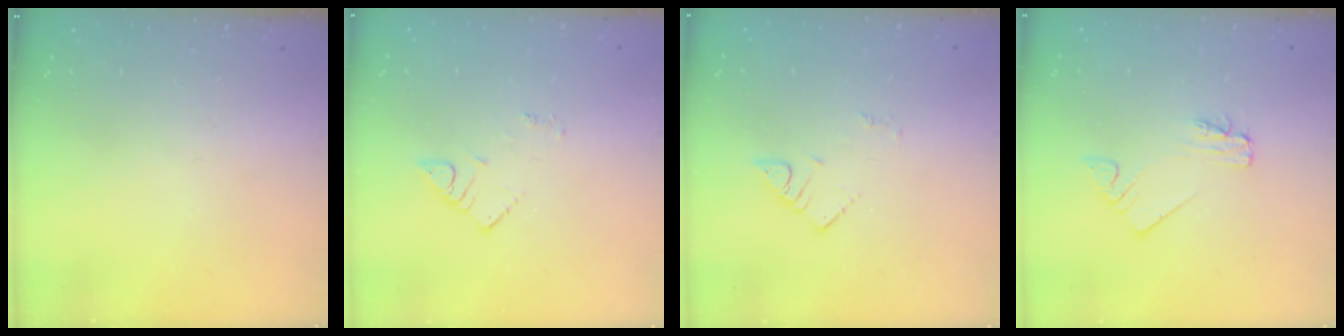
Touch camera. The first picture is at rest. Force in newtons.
{"total": 2.7, "press": 2.7, "slide": 0.4}
{"total": 2.7, "press": 2.7, "slide": 0.4}
{"total": 2.0, "press": 2.0, "slide": 0.1}